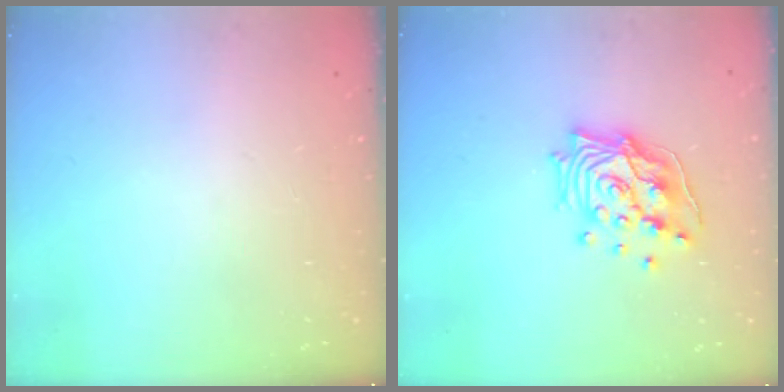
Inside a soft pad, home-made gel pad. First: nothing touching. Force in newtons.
{"total": 15.3, "press": 15.1, "slide": 2.7}